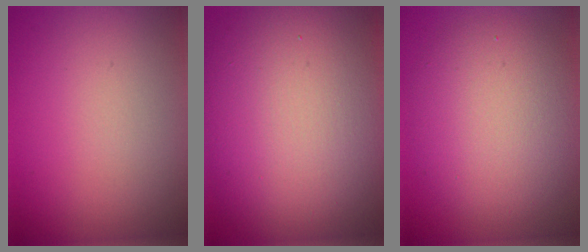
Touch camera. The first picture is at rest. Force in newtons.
{"total": 15.7, "press": 15.7, "slide": 1.0}
{"total": 7.8, "press": 7.8, "slide": 0.5}